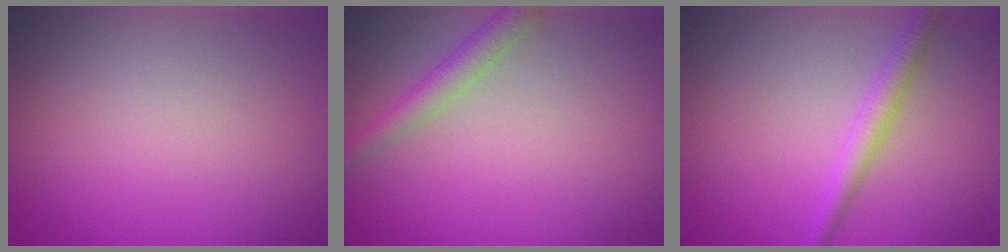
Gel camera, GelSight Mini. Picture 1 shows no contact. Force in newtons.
{"total": 2.3, "press": 2.3, "slide": 0.1}
{"total": 2.4, "press": 2.4, "slide": 0.1}